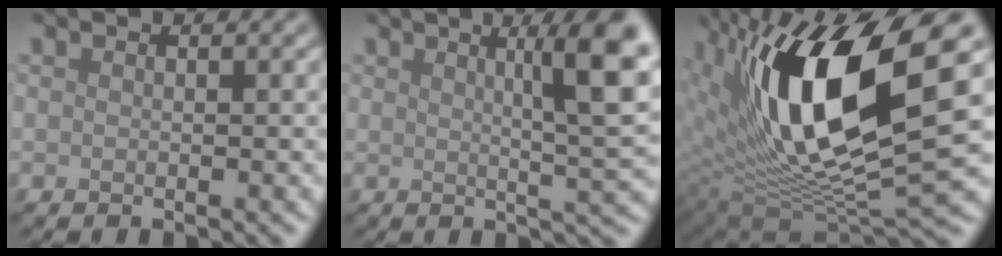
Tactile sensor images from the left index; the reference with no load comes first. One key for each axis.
{"total": 7.2, "fx": 2.5, "fy": 1.3, "fz": 6.6, "tx": -0.078, "ty": 0.004, "tz": 0.038}
{"total": 14.4, "fx": 4.0, "fy": 5.3, "fz": 12.8, "tx": -0.229, "ty": -0.010, "tz": 0.072}